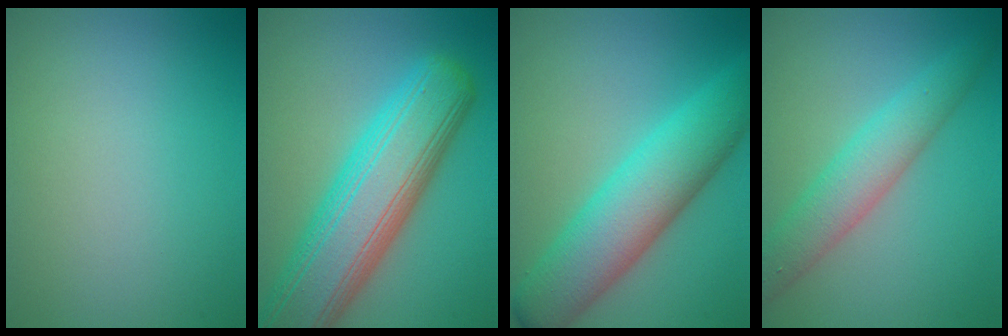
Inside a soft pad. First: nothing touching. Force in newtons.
{"total": 10.8, "press": 10.8, "slide": 0.4}
{"total": 8.0, "press": 8.0, "slide": 0.2}
{"total": 4.4, "press": 4.4, "slide": 0.1}